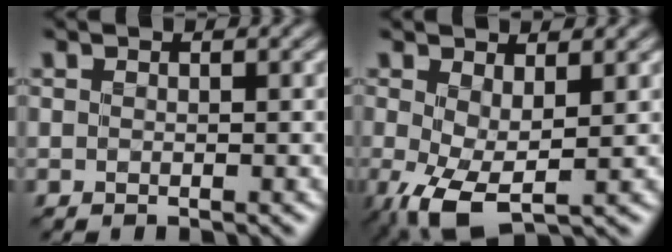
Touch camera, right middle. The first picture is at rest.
{"total": 4.7, "force": [-0.6, 2.0, 4.2], "torque": [-0.098, -0.008, -0.011]}